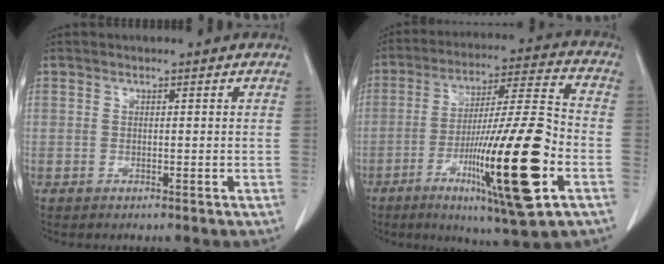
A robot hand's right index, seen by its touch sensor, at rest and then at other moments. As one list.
[{"total": 20.9, "force": [-7.2, 1.2, 19.5], "torque": [-0.320, -0.020, -0.115]}]